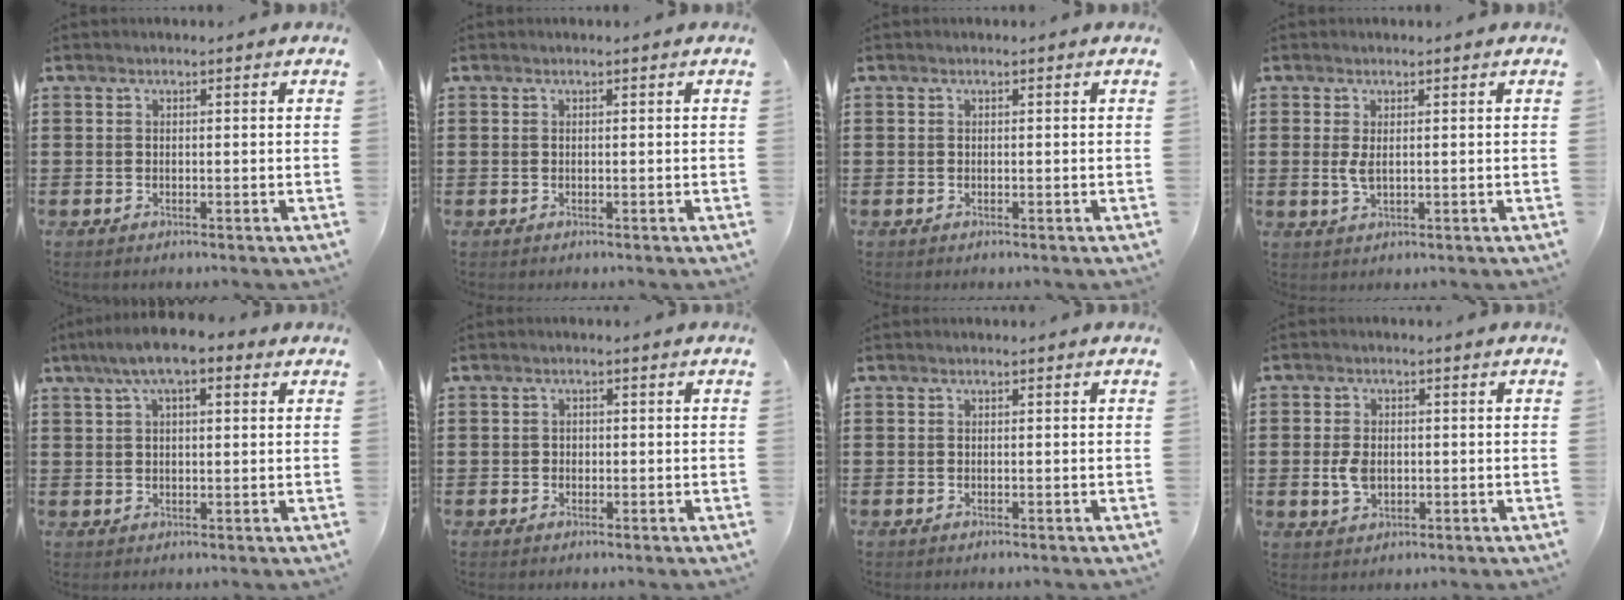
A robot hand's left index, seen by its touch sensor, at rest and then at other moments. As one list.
[{"total": 0.0}, {"total": 0.0}, {"total": 2.2, "force": [0.3, 0.8, 2.1], "torque": [-0.056, -0.005, 0.001]}, {"total": 6.2, "force": [3.5, 2.0, 4.8], "torque": [-0.100, 0.011, 0.059]}, {"total": 0.9, "force": [0.0, 0.8, 0.4], "torque": [-0.011, 0.004, -0.002]}, {"total": 0.0}, {"total": 4.0, "force": [-0.1, 2.6, 3.0], "torque": [-0.075, 0.001, -0.006]}]